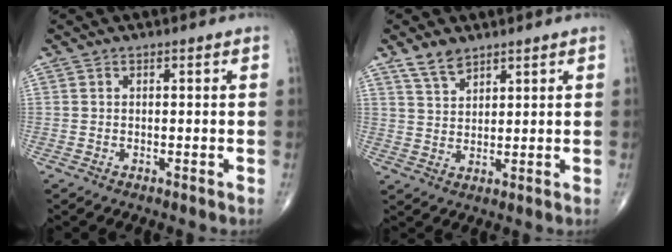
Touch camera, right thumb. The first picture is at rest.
{"total": 4.4, "force": [3.4, 2.2, 1.9], "torque": [-0.025, -0.019, 0.070]}